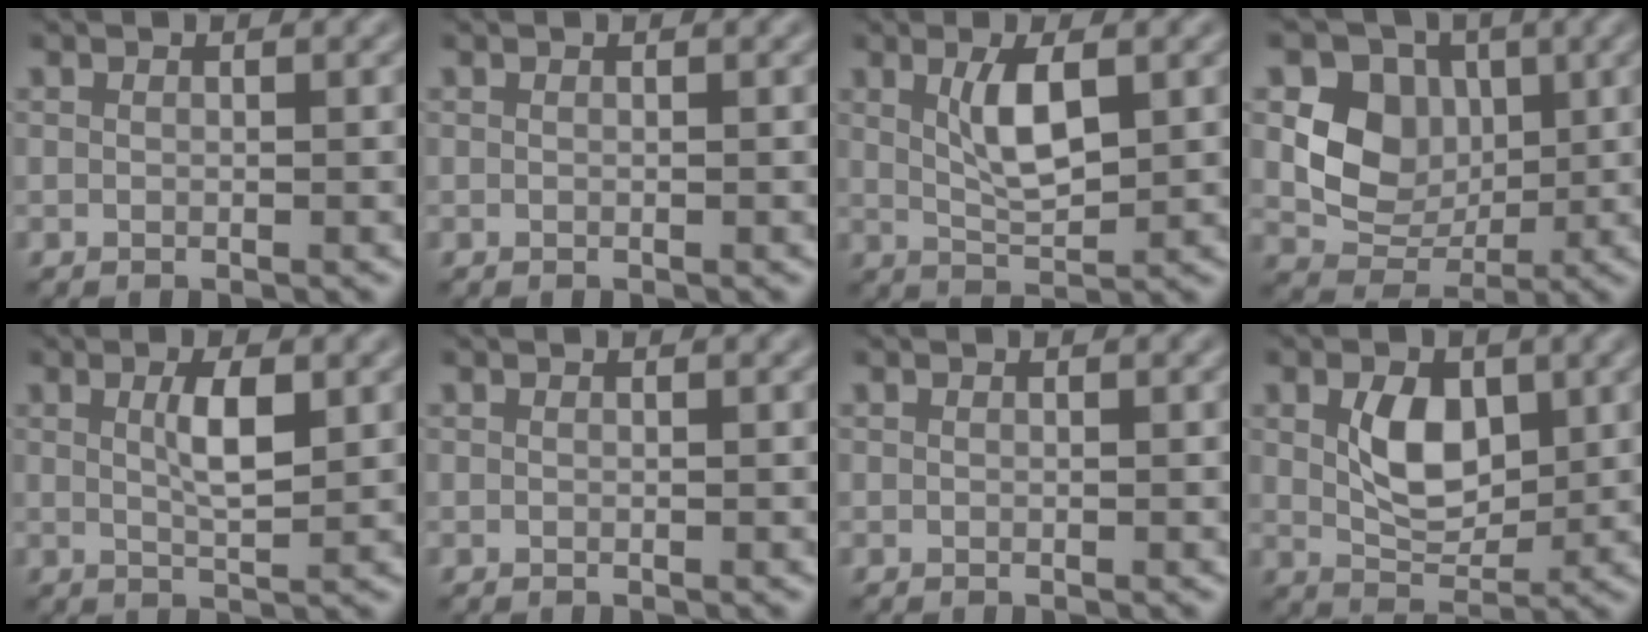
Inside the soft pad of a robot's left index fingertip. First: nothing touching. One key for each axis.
{"total": 0.0}
{"total": 4.0, "fx": 1.3, "fy": 1.3, "fz": 3.5, "tx": -0.073, "ty": -0.002, "tz": 0.027}
{"total": 5.8, "fx": 0.9, "fy": 4.8, "fz": 3.1, "tx": -0.048, "ty": -0.002, "tz": 0.012}
{"total": 3.2, "fx": 0.9, "fy": 0.7, "fz": 3.0, "tx": -0.056, "ty": 0.001, "tz": 0.015}
{"total": 0.0}
{"total": 0.0}
{"total": 4.7, "fx": 1.1, "fy": 2.9, "fz": 3.6, "tx": -0.070, "ty": -0.003, "tz": 0.022}